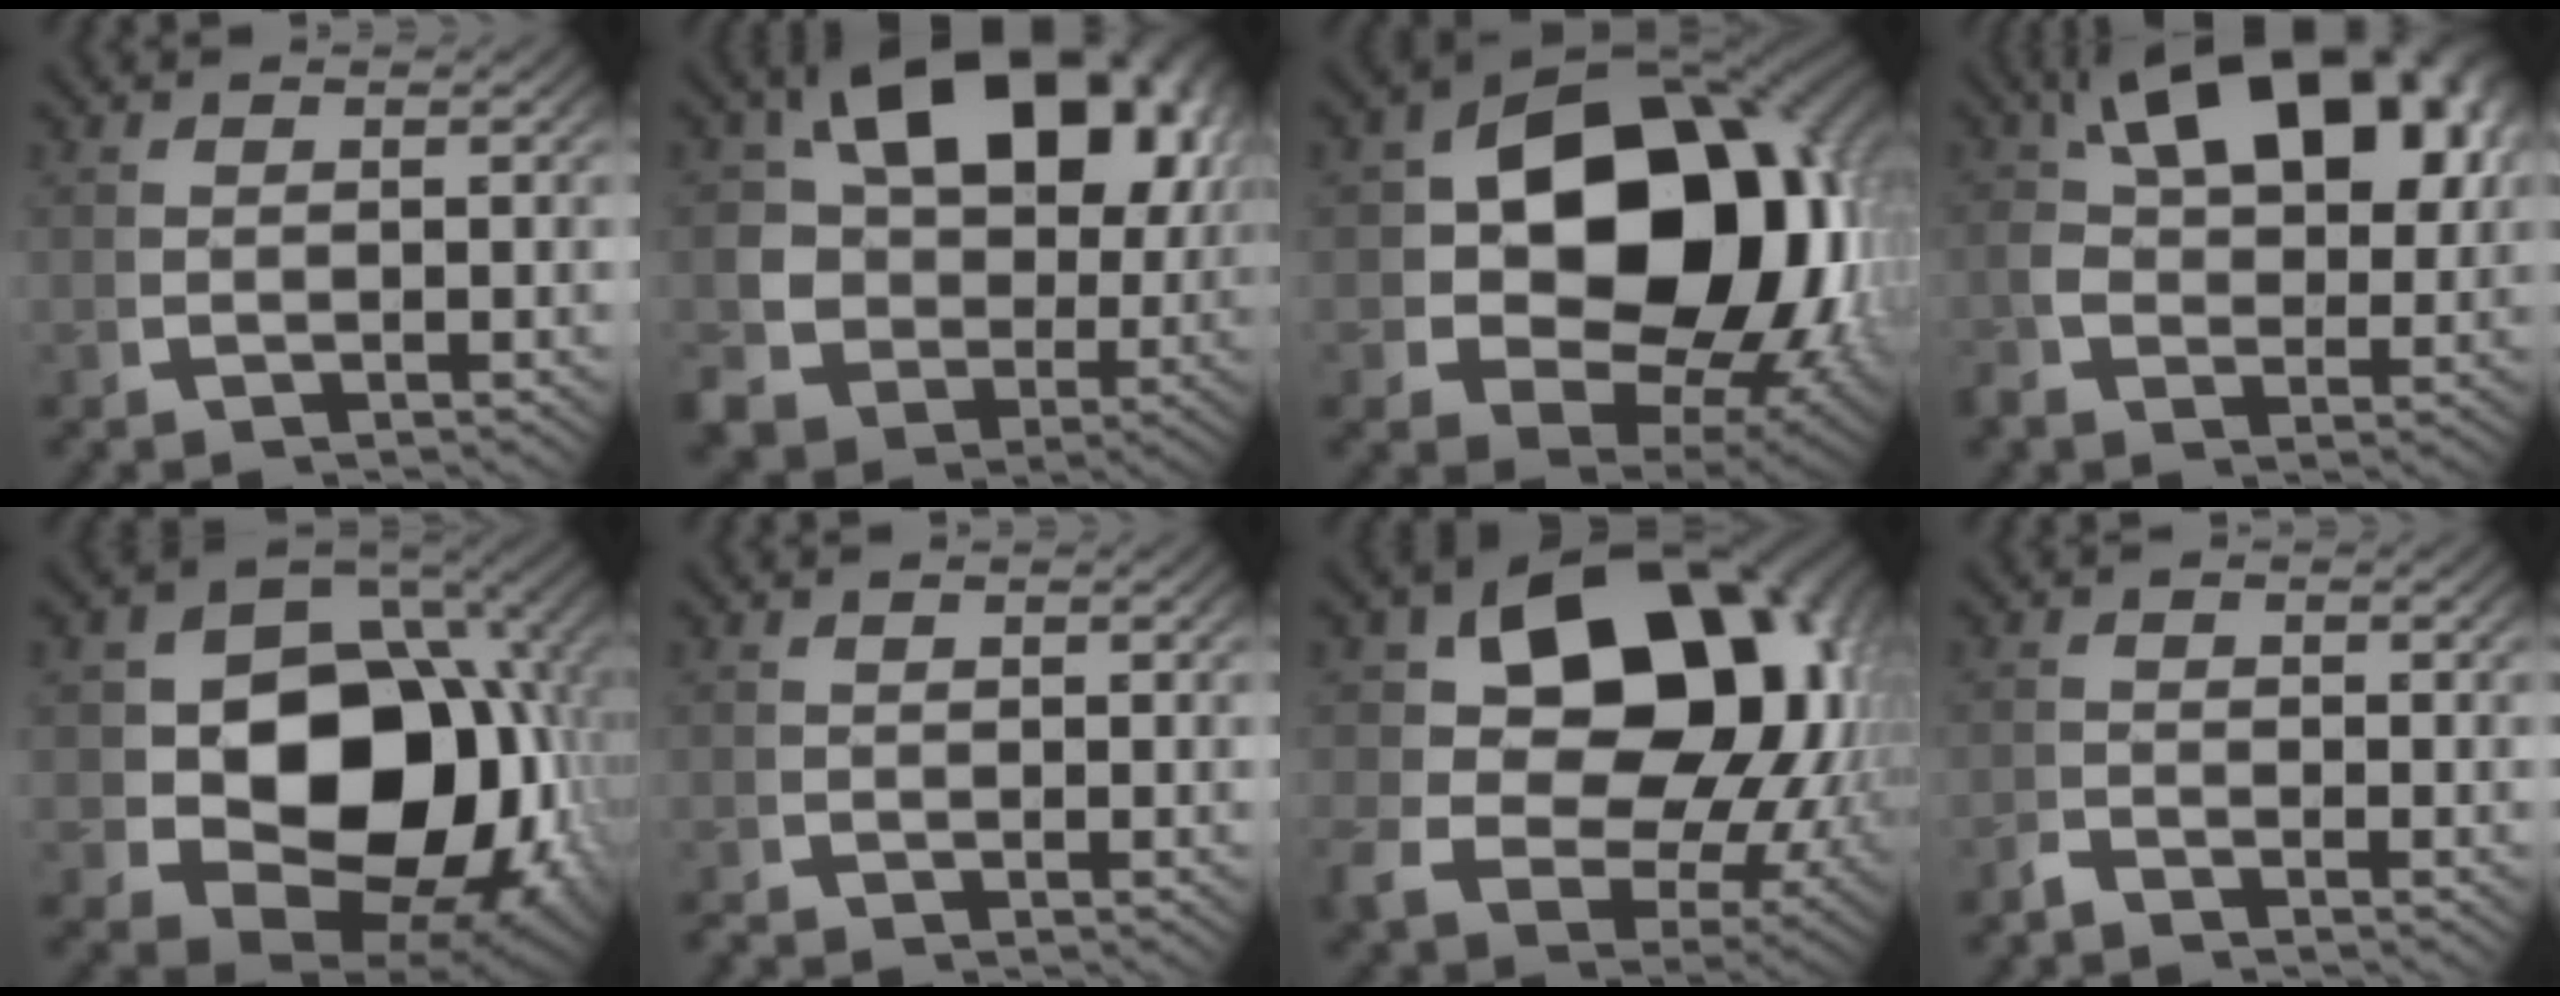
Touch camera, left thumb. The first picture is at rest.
{"total": 19.2, "force": [0.3, 14.9, 12.1], "torque": [-0.246, -0.051, 0.014]}
{"total": 24.6, "force": [0.9, 16.9, 17.8], "torque": [-0.303, -0.072, 0.041]}
{"total": 11.7, "force": [2.5, 7.2, 8.9], "torque": [-0.139, 0.007, 0.035]}
{"total": 22.3, "force": [-1.1, 15.3, 16.1], "torque": [-0.294, -0.078, 0.015]}
{"total": 0.7, "force": [-0.6, 0.4, 0.0], "torque": [0.006, -0.007, -0.013]}
{"total": 20.6, "force": [2.1, 14.7, 14.3], "torque": [-0.253, -0.042, 0.043]}
{"total": 1.4, "force": [-1.3, 0.3, 0.1], "torque": [0.007, -0.003, -0.033]}